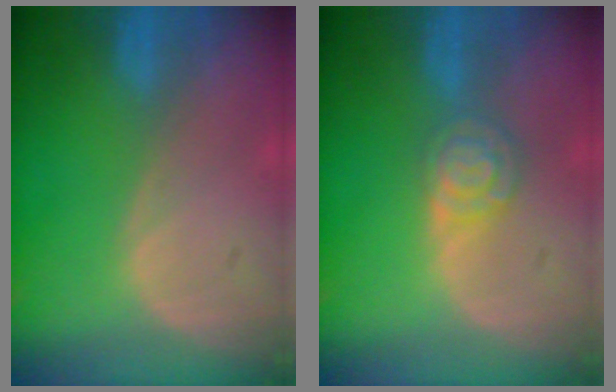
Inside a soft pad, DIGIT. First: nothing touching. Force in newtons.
{"total": 4.8, "press": 4.2, "slide": 2.3}